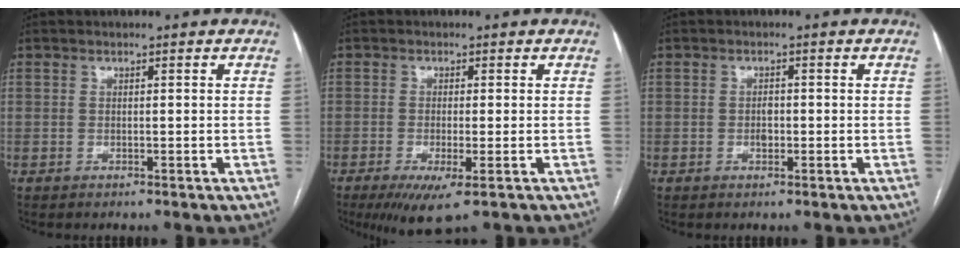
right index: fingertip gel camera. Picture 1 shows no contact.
{"total": 5.7, "force": [-2.9, 0.9, 4.9], "torque": [-0.081, -0.016, -0.043]}
{"total": 1.6, "force": [-0.3, 1.0, 1.2], "torque": [-0.020, 0.002, -0.004]}